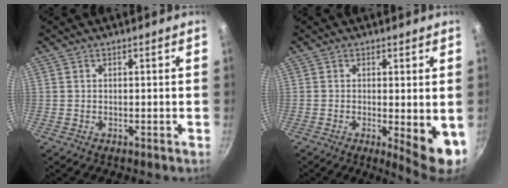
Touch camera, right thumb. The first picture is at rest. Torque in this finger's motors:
{"motor_torque": [-0.17, 0.74, 1.46, -0.26, 0.08]}